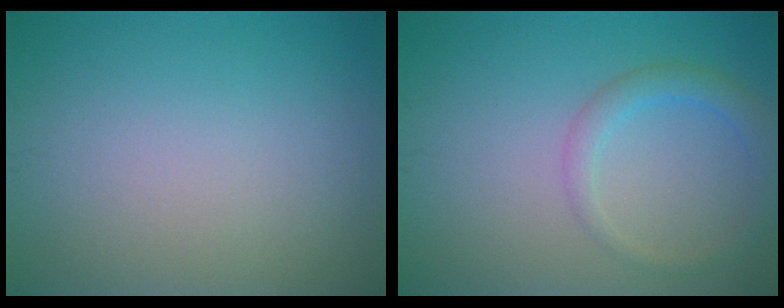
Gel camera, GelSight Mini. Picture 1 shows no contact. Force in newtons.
{"total": 2.3, "press": 2.3, "slide": 0.1}